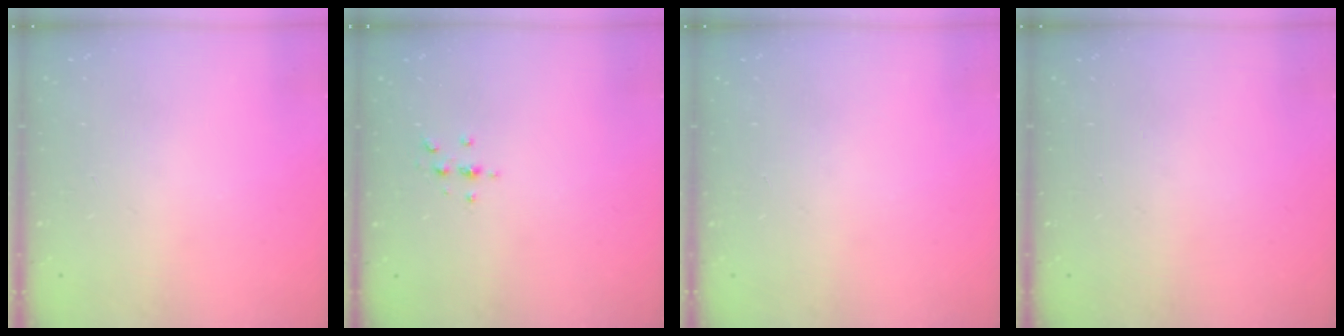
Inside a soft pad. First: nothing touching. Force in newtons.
{"total": 2.4, "press": 2.4, "slide": 0.3}
{"total": 0.0}
{"total": 0.0}